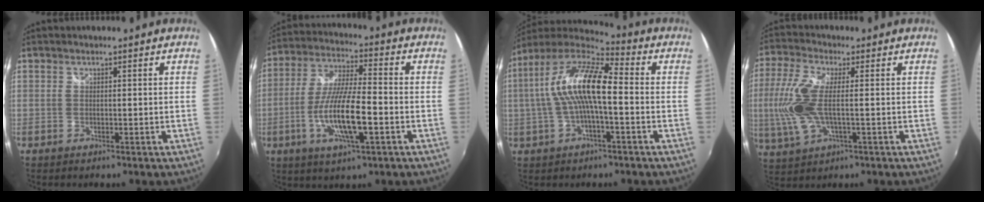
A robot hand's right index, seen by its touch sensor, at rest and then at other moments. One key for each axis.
{"total": 13.3, "fx": -4.2, "fy": 2.6, "fz": 12.4, "tx": -0.250, "ty": -0.009, "tz": -0.077}
{"total": 14.0, "fx": 0.1, "fy": 3.8, "fz": 13.5, "tx": -0.250, "ty": 0.016, "tz": -0.004}
{"total": 10.8, "fx": -0.6, "fy": 3.5, "fz": 10.2, "tx": -0.228, "ty": -0.004, "tz": -0.010}